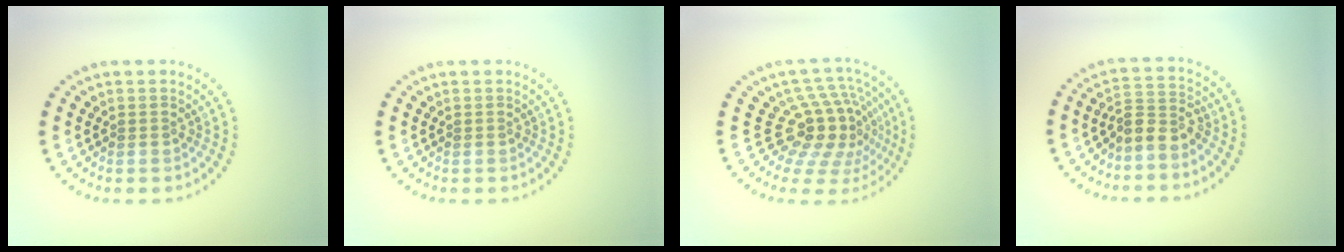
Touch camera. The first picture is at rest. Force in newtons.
{"total": 0.0}
{"total": 5.2, "press": 3.9, "slide": 3.4}
{"total": 2.8, "press": 2.4, "slide": 1.5}